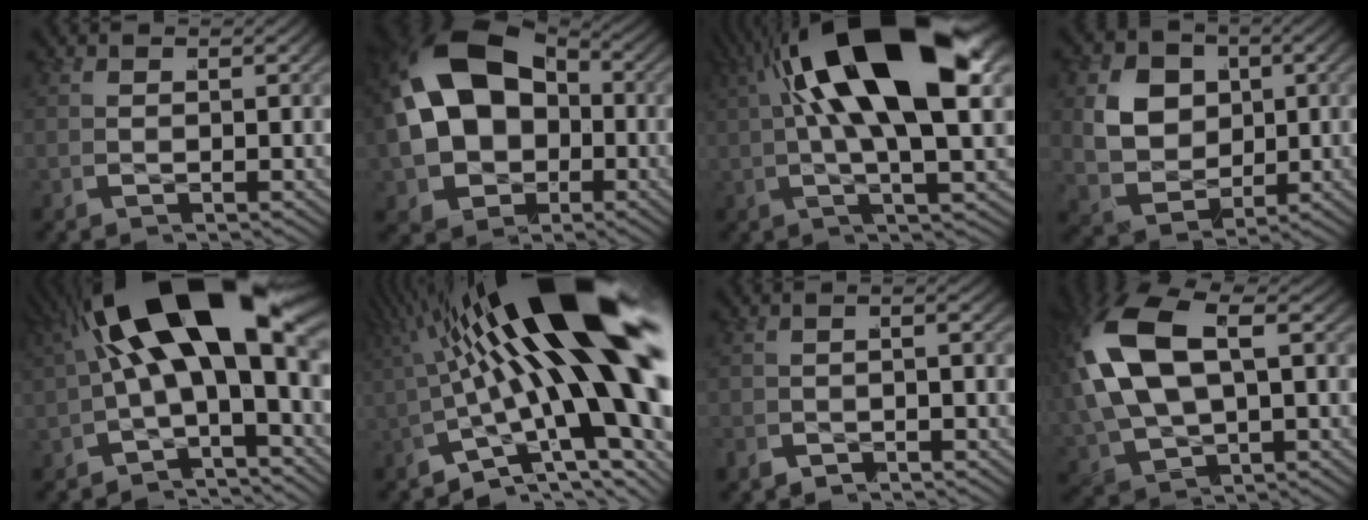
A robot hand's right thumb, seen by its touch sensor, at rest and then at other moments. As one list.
[{"total": 15.4, "force": [-0.3, 11.3, 10.5], "torque": [-0.258, -0.047, 0.016]}, {"total": 16.1, "force": [3.7, 6.0, 14.5], "torque": [-0.249, 0.020, 0.050]}, {"total": 10.1, "force": [0.1, 8.0, 6.2], "torque": [-0.162, -0.037, 0.007]}, {"total": 11.8, "force": [0.5, 5.8, 10.3], "torque": [-0.197, 0.006, 0.009]}, {"total": 17.7, "force": [0.7, 7.2, 16.2], "torque": [-0.263, 0.002, 0.006]}, {"total": 1.7, "force": [-1.7, 0.0, -0.4], "torque": [-0.003, -0.003, -0.034]}, {"total": 9.8, "force": [0.4, 6.3, 7.6], "torque": [-0.200, -0.025, 0.029]}]